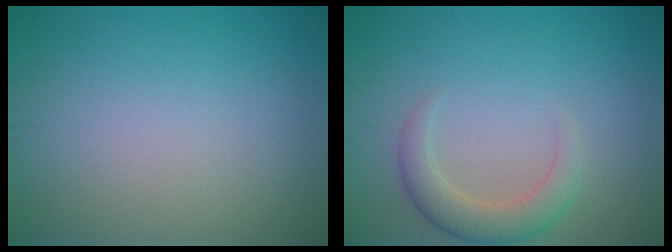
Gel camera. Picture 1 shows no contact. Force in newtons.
{"total": 3.1, "press": 3.1, "slide": 0.1}